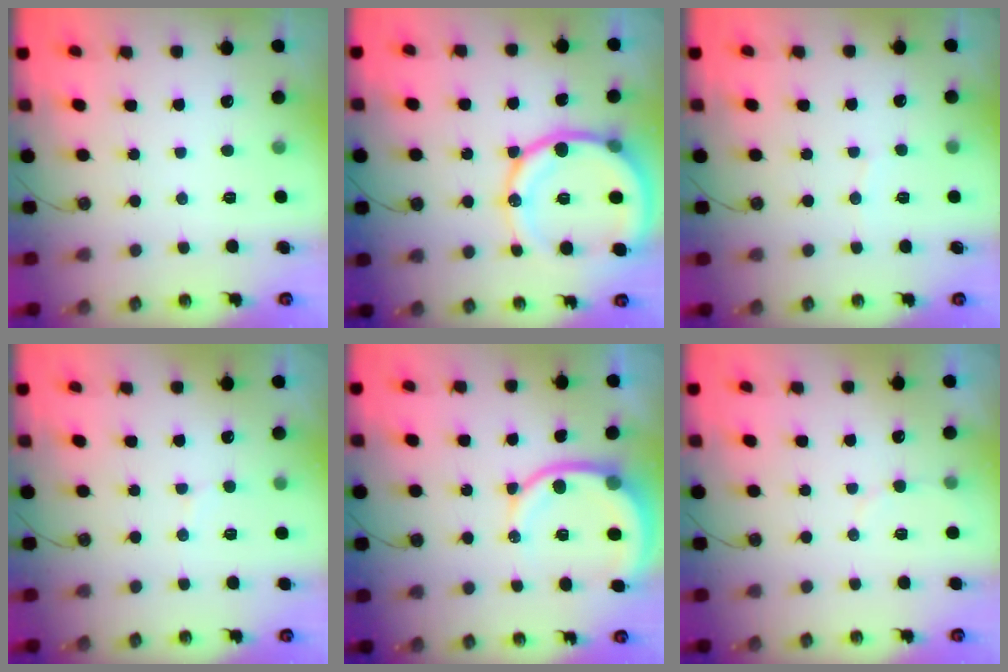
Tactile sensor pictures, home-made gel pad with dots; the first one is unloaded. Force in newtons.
{"total": 19.4, "press": 19.0, "slide": 3.6}
{"total": 3.9, "press": 3.9, "slide": 0.4}
{"total": 5.4, "press": 5.2, "slide": 1.2}
{"total": 10.9, "press": 10.8, "slide": 1.5}
{"total": 3.0, "press": 3.0, "slide": 0.2}